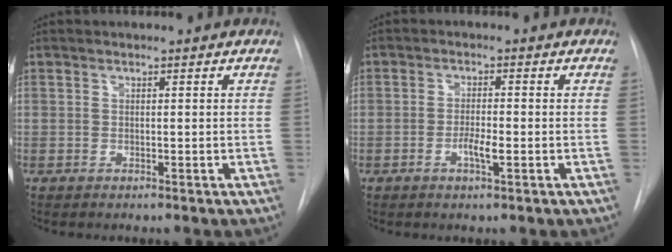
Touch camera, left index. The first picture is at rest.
{"total": 2.8, "force": [-0.9, 0.5, 2.6], "torque": [-0.048, 0.000, -0.016]}